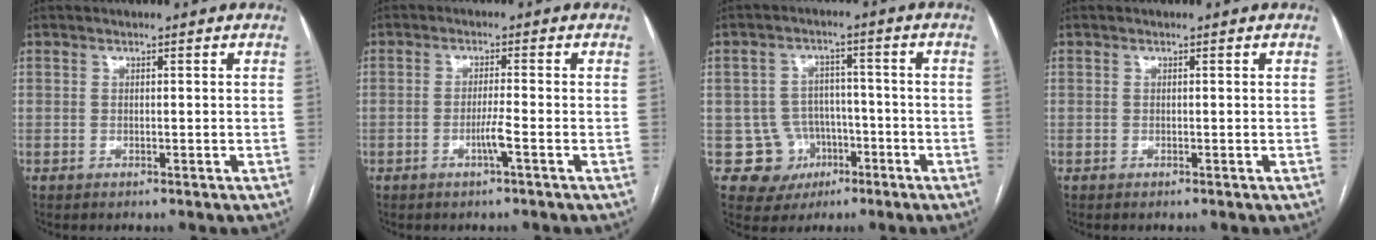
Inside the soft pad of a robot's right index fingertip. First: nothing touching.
{"total": 2.7, "force": [-1.2, -0.5, 2.3], "torque": [-0.045, -0.003, -0.023]}
{"total": 7.1, "force": [-2.4, 6.7, 0.4], "torque": [0.002, 0.015, -0.030]}
{"total": 0.0}